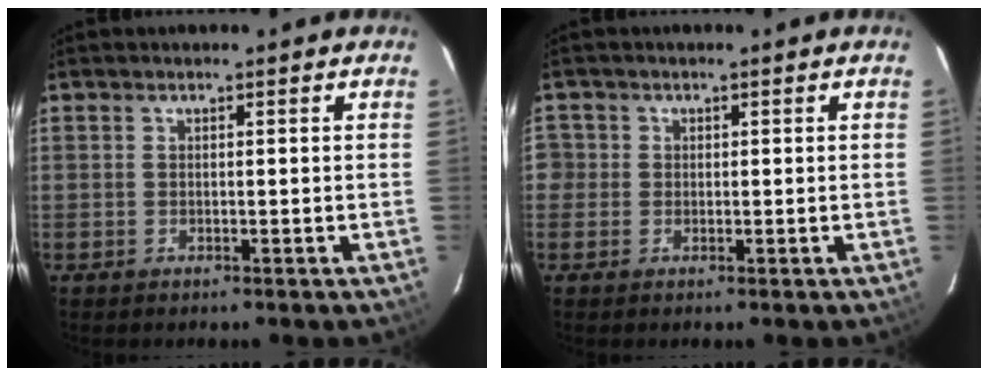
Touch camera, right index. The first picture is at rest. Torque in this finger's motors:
{"motor_torque": [0.43, 0.09, 0.04, 0.00]}